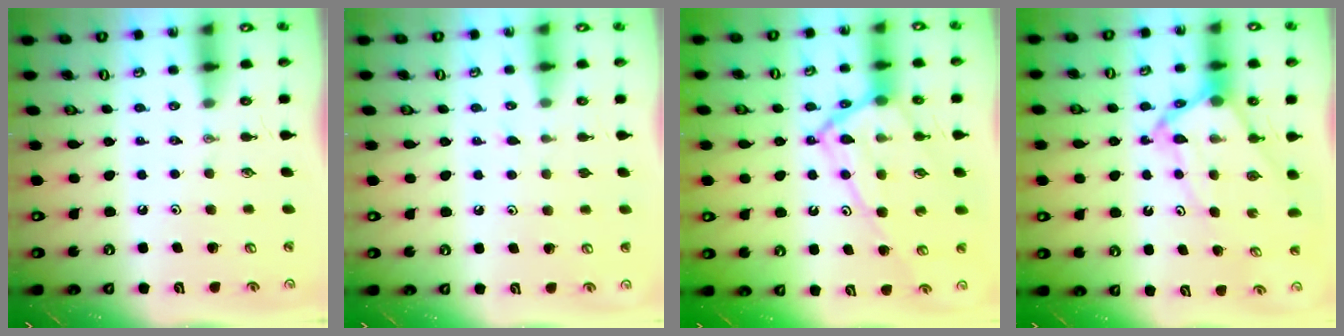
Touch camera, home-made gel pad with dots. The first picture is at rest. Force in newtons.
{"total": 6.2, "press": 6.1, "slide": 0.5}
{"total": 16.2, "press": 16.1, "slide": 1.3}
{"total": 8.5, "press": 8.5, "slide": 0.7}